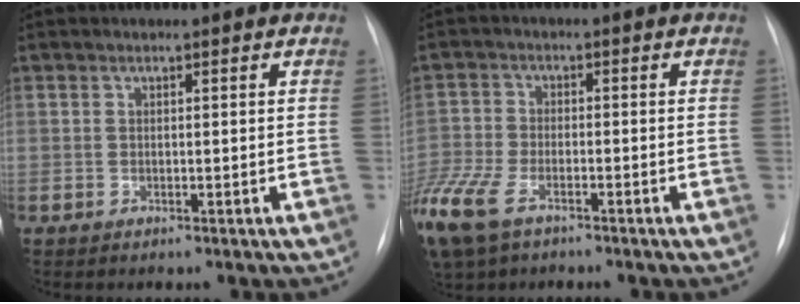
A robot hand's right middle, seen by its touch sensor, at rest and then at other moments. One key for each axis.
{"total": 13.5, "fx": -8.4, "fy": 6.6, "fz": 8.3, "tx": -0.221, "ty": -0.019, "tz": -0.154}